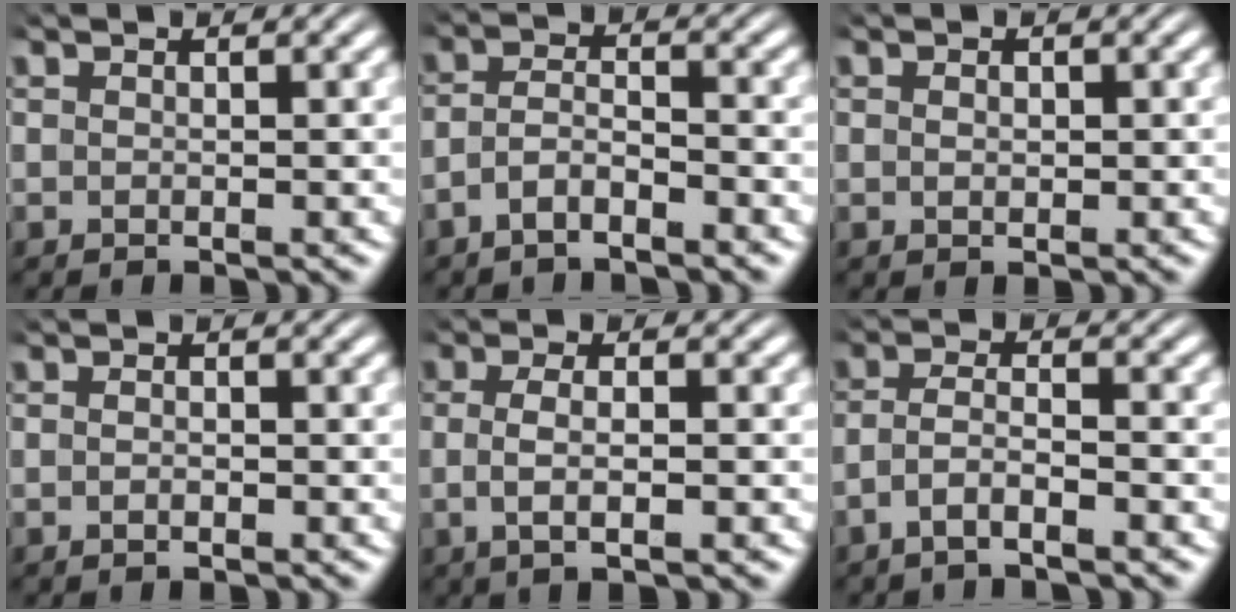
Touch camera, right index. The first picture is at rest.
{"total": 3.5, "force": [-2.5, 1.7, 1.7], "torque": [-0.035, -0.011, -0.044]}
{"total": 0.7, "force": [-0.1, 0.2, 0.7], "torque": [-0.011, -0.008, 0.004]}
{"total": 0.9, "force": [-0.7, 0.1, 0.6], "torque": [-0.014, -0.004, -0.012]}
{"total": 3.5, "force": [-0.4, 1.1, 3.3], "torque": [-0.065, -0.004, -0.004]}
{"total": 3.4, "force": [-2.2, 1.3, 2.3], "torque": [-0.046, -0.012, -0.037]}